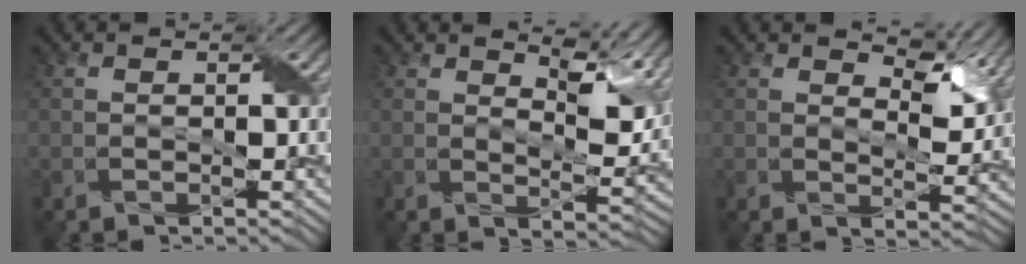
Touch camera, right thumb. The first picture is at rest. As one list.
[{"total": 7.1, "force": [4.5, 2.6, 4.8], "torque": [-0.085, -0.004, 0.073]}, {"total": 6.2, "force": [4.1, 2.7, 3.7], "torque": [-0.060, -0.004, 0.061]}]